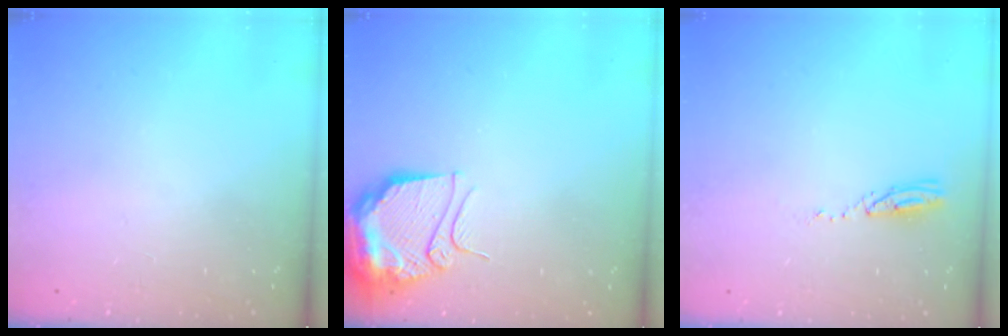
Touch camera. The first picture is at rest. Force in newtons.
{"total": 11.5, "press": 11.4, "slide": 1.6}
{"total": 3.6, "press": 3.6, "slide": 0.2}